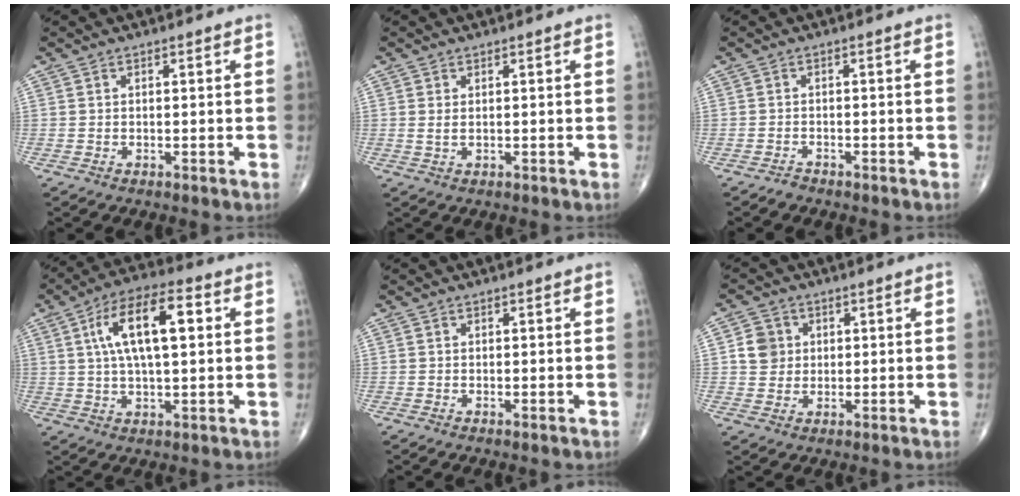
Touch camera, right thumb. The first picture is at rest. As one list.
[{"total": 1.2, "force": [0.3, 0.5, 1.0], "torque": [-0.024, 0.001, 0.011]}, {"total": 1.0, "force": [-0.9, 0.4, -0.1], "torque": [0.001, 0.003, -0.019]}, {"total": 13.9, "force": [3.3, 5.4, 12.4], "torque": [-0.213, 0.018, 0.051]}, {"total": 0.0}, {"total": 4.9, "force": [0.9, 4.5, 1.6], "torque": [-0.007, 0.001, 0.012]}]